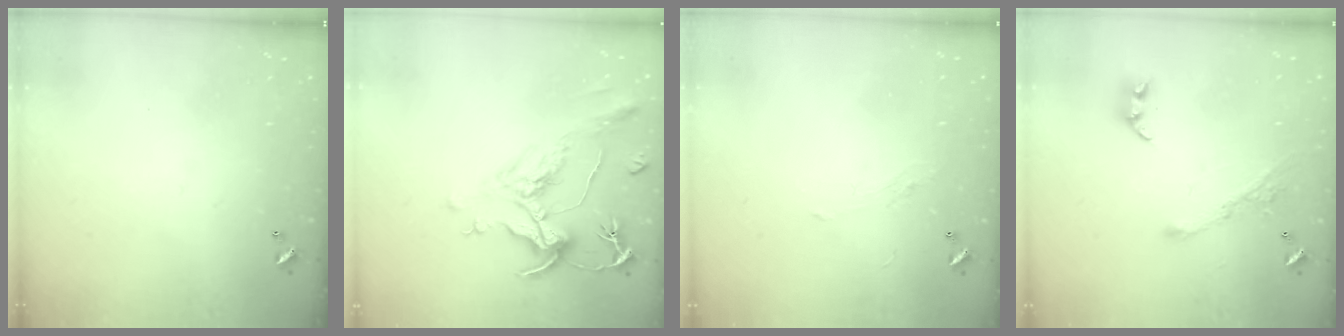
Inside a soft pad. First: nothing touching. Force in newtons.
{"total": 1.9, "press": 1.4, "slide": 1.2}
{"total": 0.8, "press": 0.5, "slide": 0.6}
{"total": 7.9, "press": 7.9, "slide": 0.8}